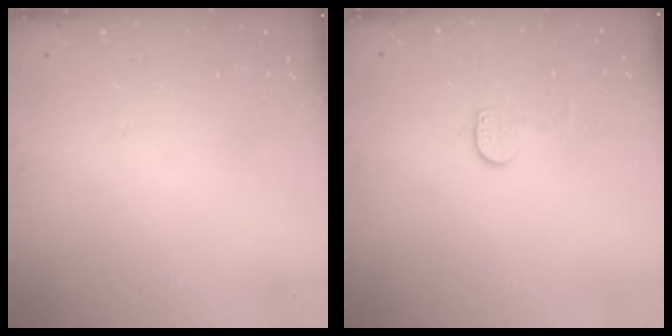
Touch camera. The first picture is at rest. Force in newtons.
{"total": 6.8, "press": 6.7, "slide": 0.6}